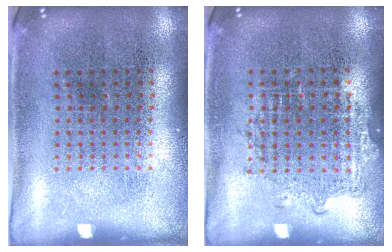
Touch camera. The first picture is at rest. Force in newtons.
{"total": 1.1, "press": 1.0, "slide": 0.4}